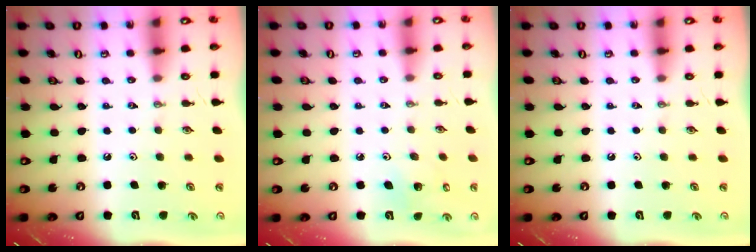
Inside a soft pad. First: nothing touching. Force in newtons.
{"total": 5.7, "press": 5.7, "slide": 0.4}
{"total": 0.0}